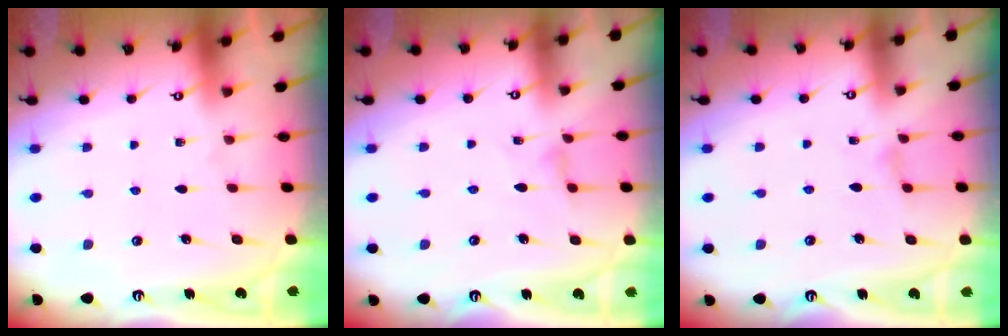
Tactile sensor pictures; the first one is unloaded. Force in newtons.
{"total": 1.3, "press": 1.3, "slide": 0.2}
{"total": 2.9, "press": 2.9, "slide": 0.4}